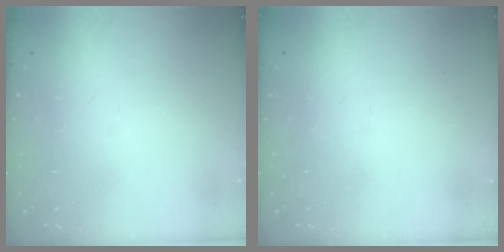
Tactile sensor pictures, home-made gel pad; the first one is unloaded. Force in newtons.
{"total": 0.0}